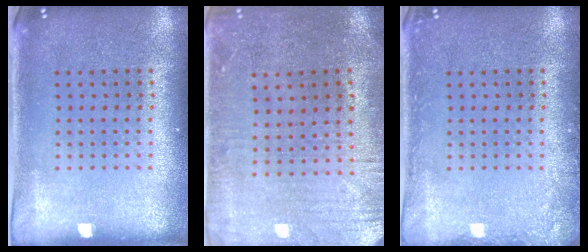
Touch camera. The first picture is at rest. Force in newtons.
{"total": 0.7, "press": 0.5, "slide": 0.5}
{"total": 1.3, "press": 1.3, "slide": 0.1}